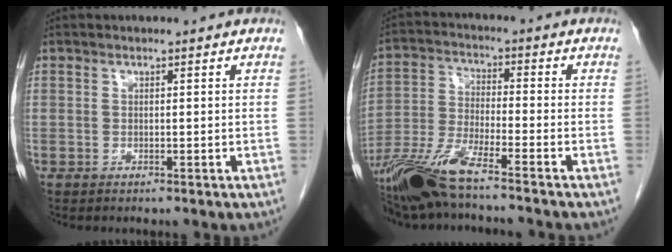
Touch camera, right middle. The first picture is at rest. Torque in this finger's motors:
{"motor_torque": [0.78, -0.72, 0.19, 0.08]}